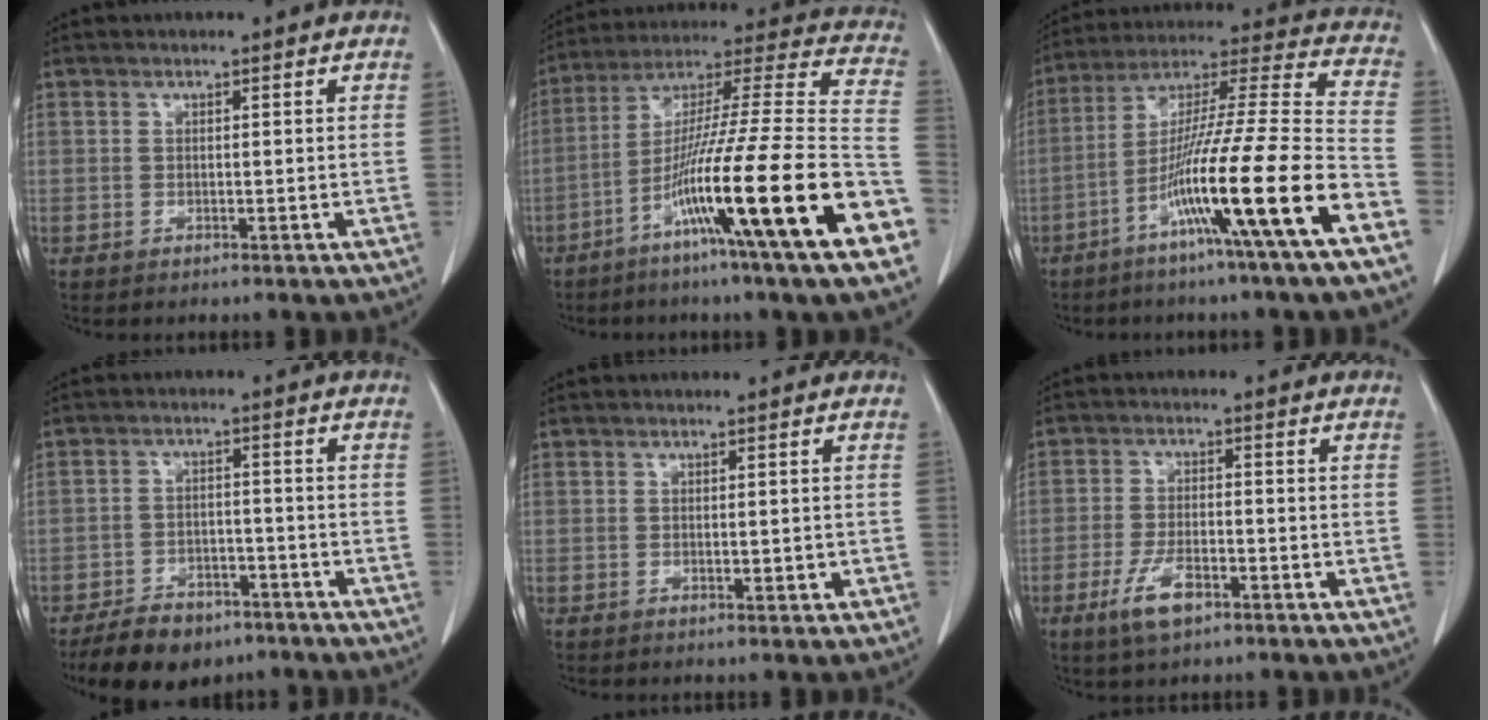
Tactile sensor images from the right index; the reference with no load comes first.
{"total": 28.1, "force": [-11.8, 0.2, 25.5], "torque": [-0.350, -0.033, -0.206]}
{"total": 21.4, "force": [-10.0, -1.2, 18.9], "torque": [-0.319, -0.030, -0.182]}
{"total": 9.8, "force": [-7.5, 4.7, 4.3], "torque": [-0.068, -0.003, -0.120]}
{"total": 1.1, "force": [-0.3, 0.4, 1.0], "torque": [-0.018, -0.002, -0.002]}
{"total": 6.0, "force": [-3.4, 2.0, 4.6], "torque": [-0.094, -0.006, -0.060]}